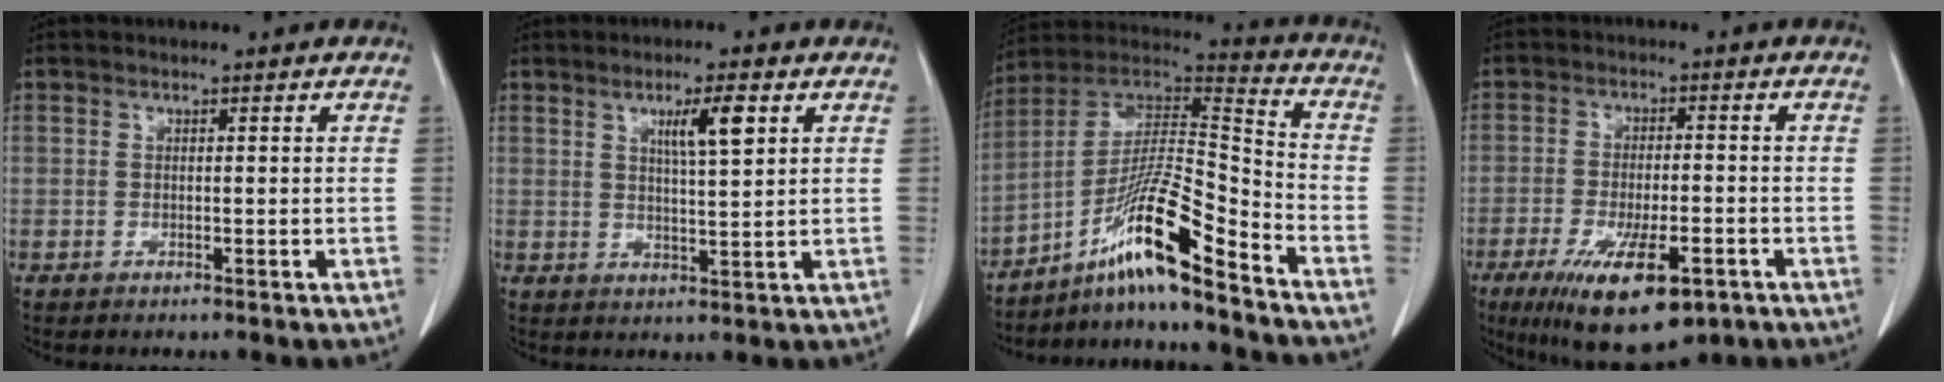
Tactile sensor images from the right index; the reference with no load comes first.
{"total": 5.3, "force": [2.4, 0.4, 4.8], "torque": [-0.079, 0.000, 0.040]}
{"total": 14.3, "force": [-9.8, 0.0, 10.4], "torque": [-0.192, 0.015, -0.175]}
{"total": 13.1, "force": [-7.1, 4.0, 10.2], "torque": [-0.177, -0.021, -0.108]}